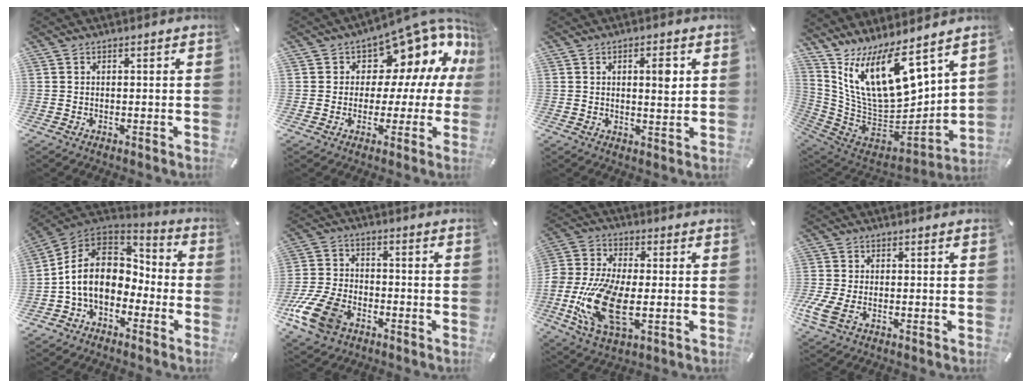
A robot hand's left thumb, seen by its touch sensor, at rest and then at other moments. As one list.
[{"total": 11.2, "force": [7.1, 6.7, 5.5], "torque": [-0.076, -0.075, 0.121]}, {"total": 4.9, "force": [1.5, 1.7, 4.4], "torque": [-0.066, -0.006, 0.017]}, {"total": 19.3, "force": [9.2, 9.4, 14.1], "torque": [-0.269, -0.080, 0.166]}, {"total": 12.3, "force": [-2.3, 9.6, 7.4], "torque": [-0.155, 0.019, -0.043]}, {"total": 13.1, "force": [-6.9, 8.2, 7.4], "torque": [-0.153, 0.037, -0.125]}, {"total": 16.7, "force": [-3.4, 8.6, 13.9], "torque": [-0.316, -0.017, -0.061]}, {"total": 6.7, "force": [-2.9, 3.5, 5.0], "torque": [-0.131, -0.009, -0.055]}]